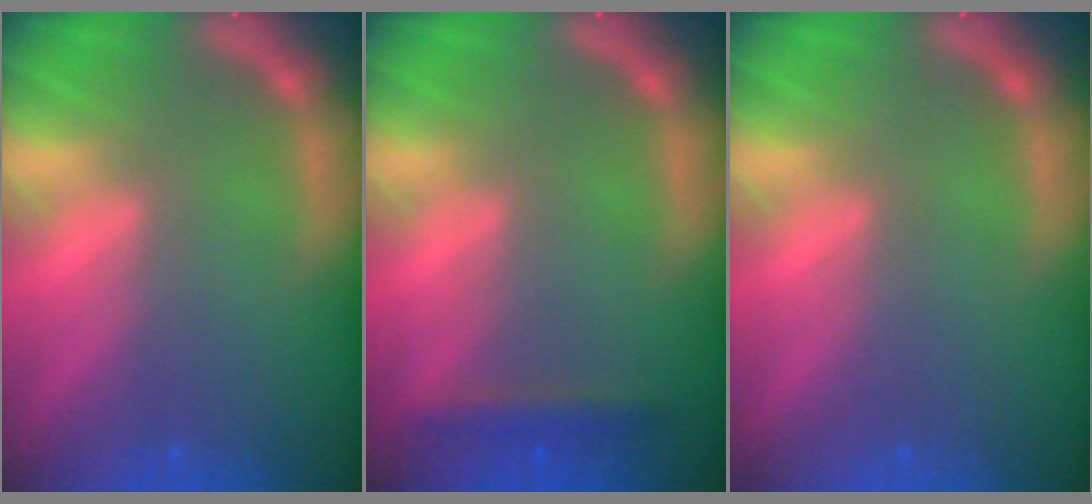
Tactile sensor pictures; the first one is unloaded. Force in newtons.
{"total": 1.9}
{"total": 0.0}